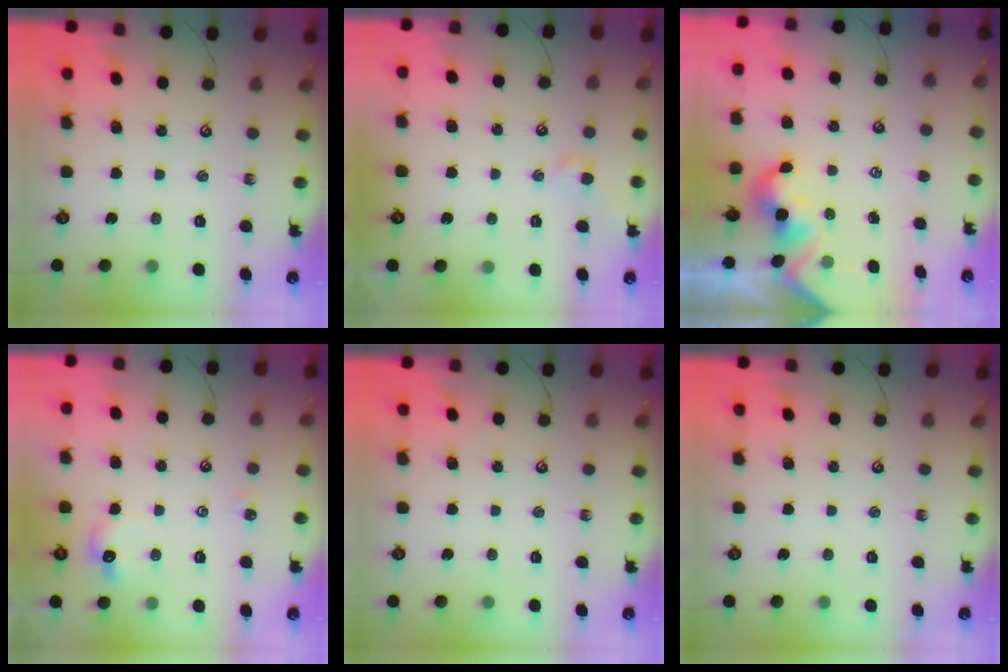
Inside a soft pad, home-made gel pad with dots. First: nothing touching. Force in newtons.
{"total": 0.7, "press": 0.4, "slide": 0.6}
{"total": 2.2, "press": 2.2, "slide": 0.4}
{"total": 3.4, "press": 3.3, "slide": 0.8}
{"total": 0.0}
{"total": 0.0}